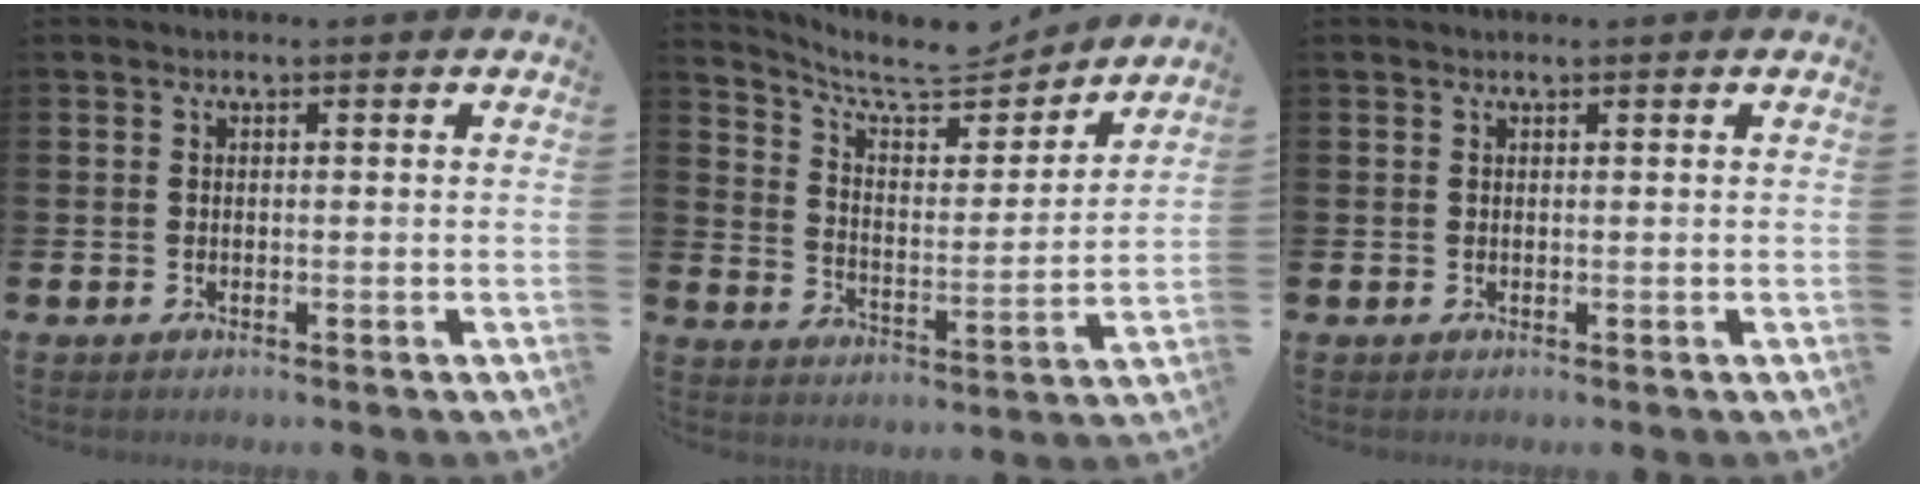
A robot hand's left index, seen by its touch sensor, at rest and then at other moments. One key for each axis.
{"total": 8.8, "fx": 8.0, "fy": 2.1, "fz": 3.0, "tx": -0.082, "ty": -0.055, "tz": 0.139}
{"total": 0.0}